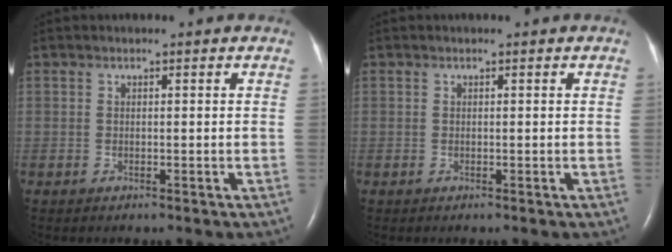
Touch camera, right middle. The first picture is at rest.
{"total": 0.0}